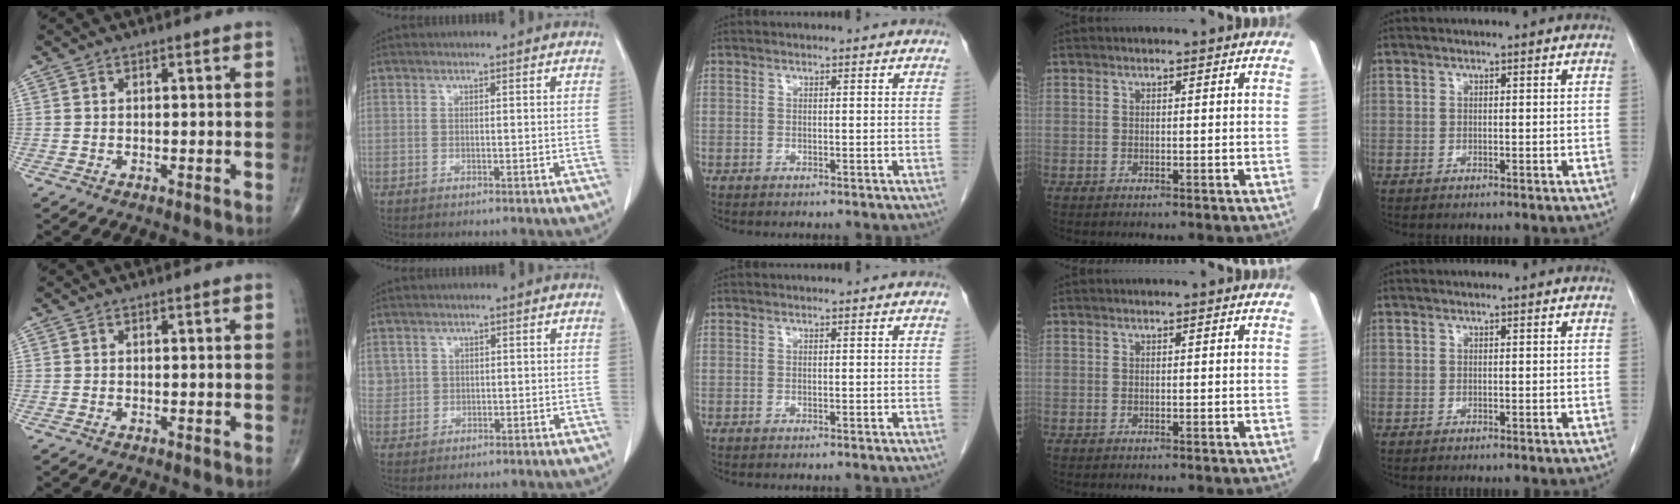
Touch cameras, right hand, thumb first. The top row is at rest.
{"index": {"total": 2.4, "force": [1.0, 2.2, 0.0], "torque": [0.016, 0.004, 0.016]}}